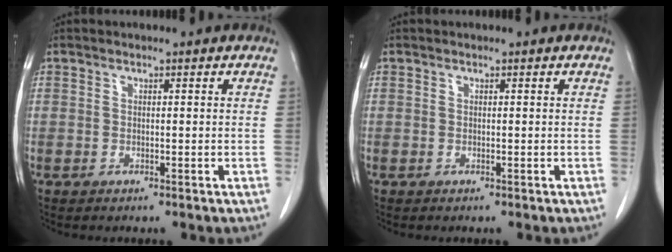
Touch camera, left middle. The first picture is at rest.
{"total": 0.0}